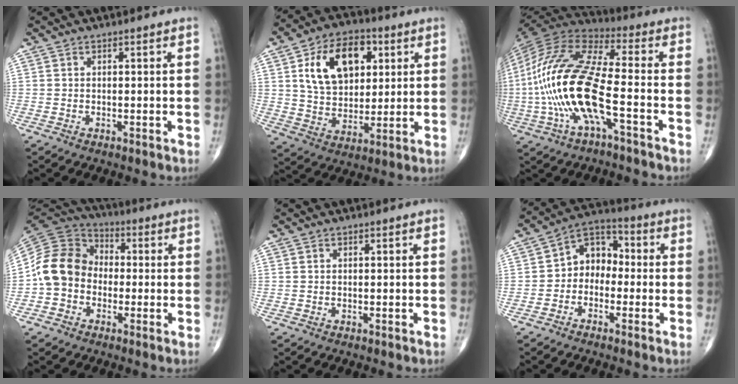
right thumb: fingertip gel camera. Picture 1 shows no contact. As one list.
[{"total": 16.6, "force": [5.2, 11.0, 11.3], "torque": [-0.156, -0.007, 0.093]}, {"total": 21.7, "force": [-4.9, 6.8, 20.0], "torque": [-0.444, 0.031, -0.089]}, {"total": 12.1, "force": [-1.8, 10.1, 6.4], "torque": [-0.109, 0.038, -0.047]}, {"total": 0.0}, {"total": 7.9, "force": [-1.2, 6.2, 4.8], "torque": [-0.044, 0.037, -0.043]}]